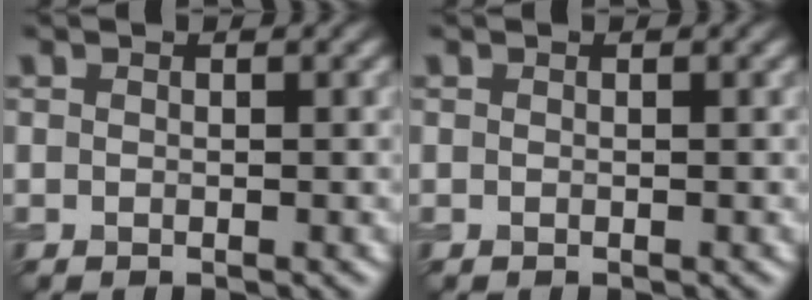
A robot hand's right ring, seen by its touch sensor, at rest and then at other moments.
{"total": 0.0}